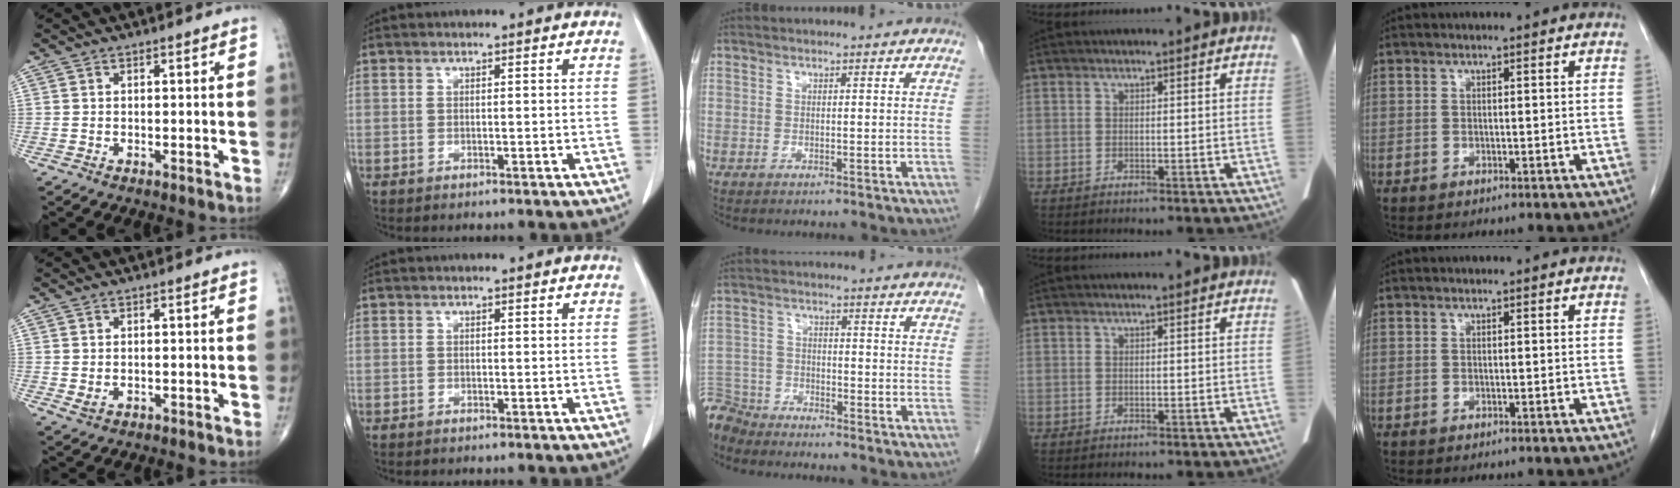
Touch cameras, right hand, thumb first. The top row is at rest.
{"thumb": {"total": 1.6, "force": [-0.2, 1.1, 1.1], "torque": [-0.020, -0.001, 0.002]}, "middle": {"total": 6.1, "force": [-6.0, 1.4, -0.1], "torque": [0.003, -0.006, -0.119]}}